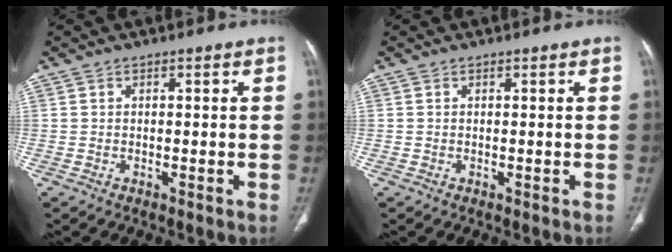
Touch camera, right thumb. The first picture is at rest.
{"total": 0.0}